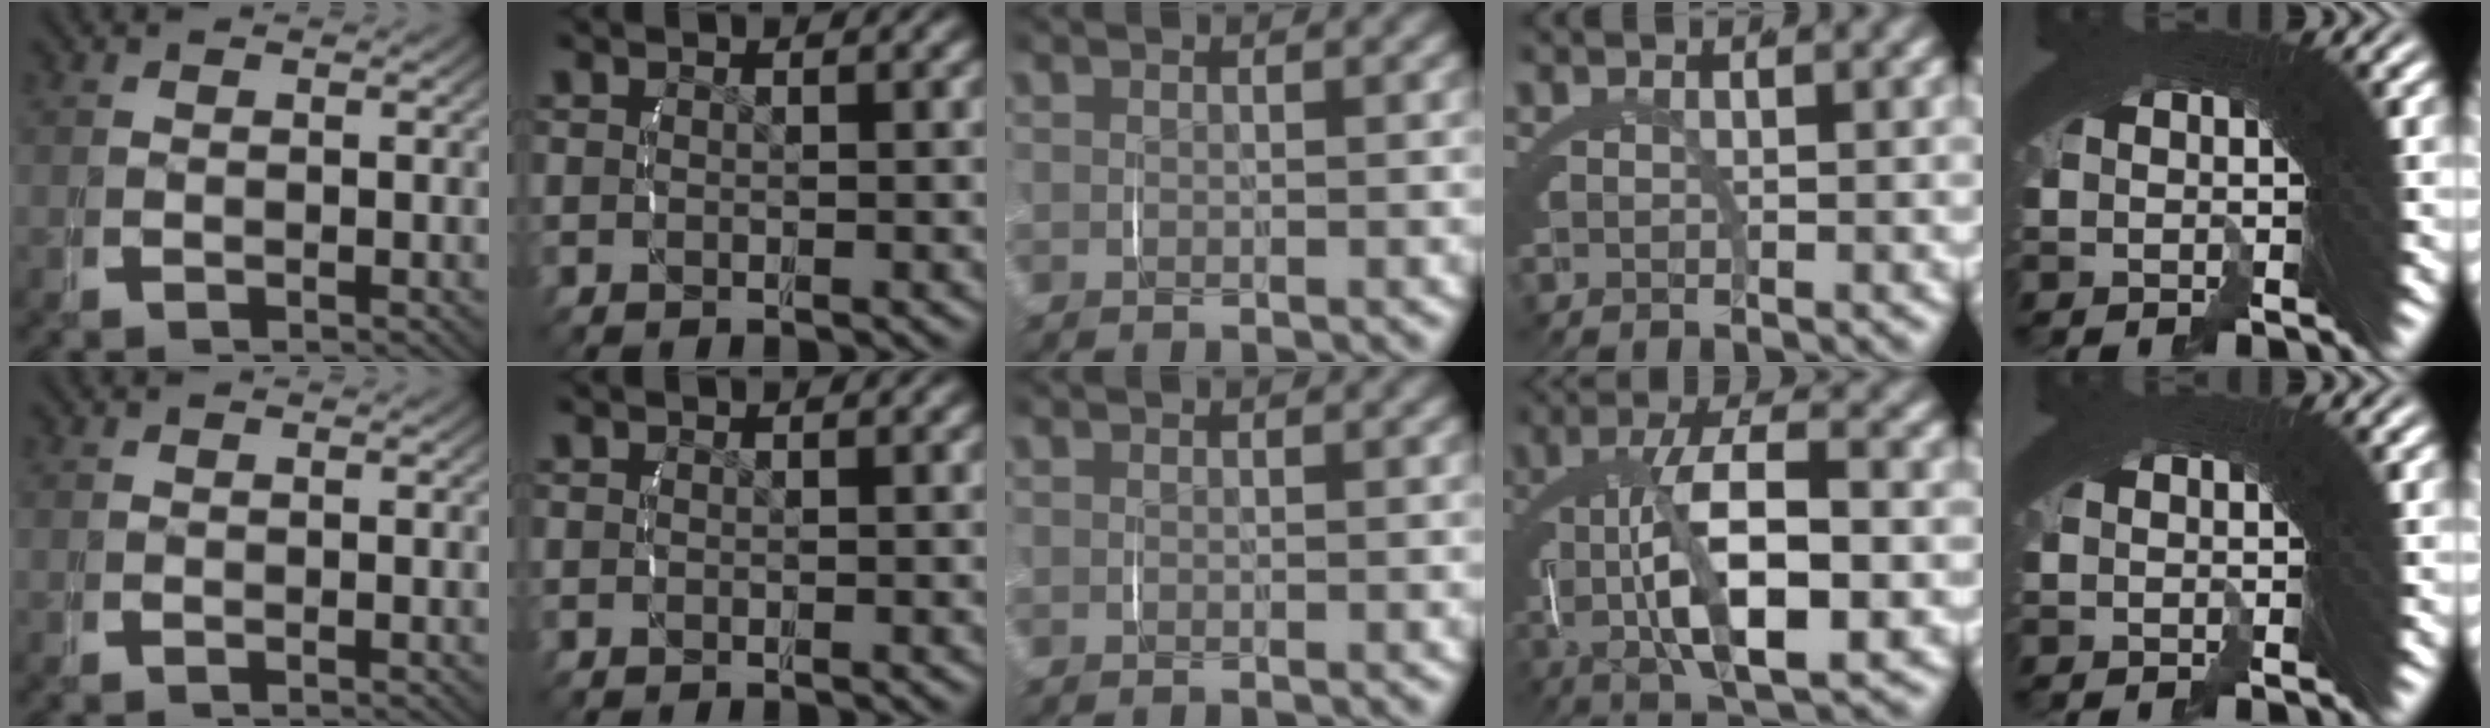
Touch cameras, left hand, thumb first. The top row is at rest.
{"ring": {"total": 8.5, "force": [-0.8, 2.7, 8.0], "torque": [-0.133, -0.002, -0.004]}}